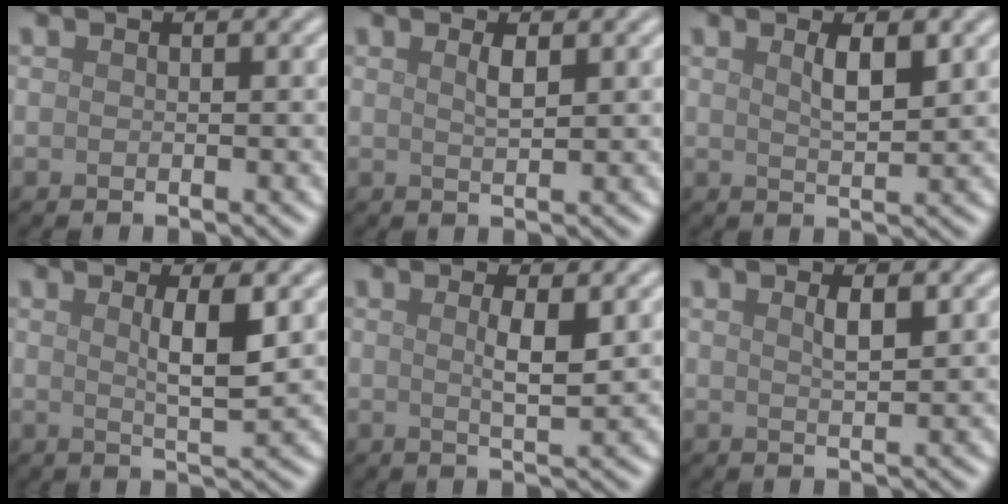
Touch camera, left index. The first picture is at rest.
{"total": 1.3, "force": [0.7, 0.3, 1.1], "torque": [-0.022, 0.001, 0.011]}
{"total": 2.5, "force": [1.1, 0.6, 2.2], "torque": [-0.038, 0.000, 0.021]}
{"total": 3.4, "force": [1.0, 0.7, 3.2], "torque": [-0.053, -0.003, 0.017]}
{"total": 2.4, "force": [0.7, 0.4, 2.3], "torque": [-0.040, -0.003, 0.013]}
{"total": 1.7, "force": [0.8, 0.4, 1.4], "torque": [-0.026, 0.000, 0.013]}